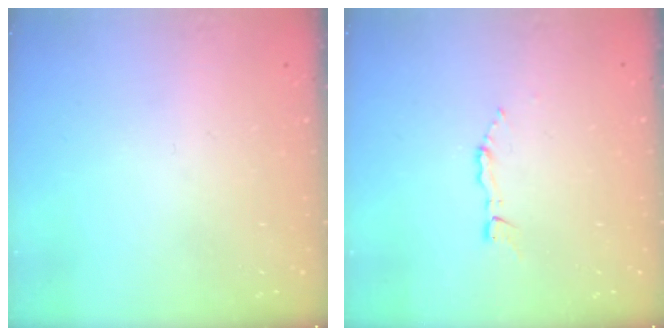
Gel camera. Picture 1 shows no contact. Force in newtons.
{"total": 2.2, "press": 2.2, "slide": 0.3}